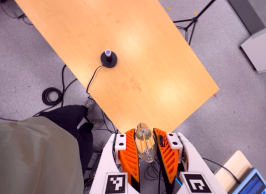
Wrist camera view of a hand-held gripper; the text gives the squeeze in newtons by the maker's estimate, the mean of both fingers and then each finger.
{"total": 21.7, "left": 24.3, "right": 19.1}